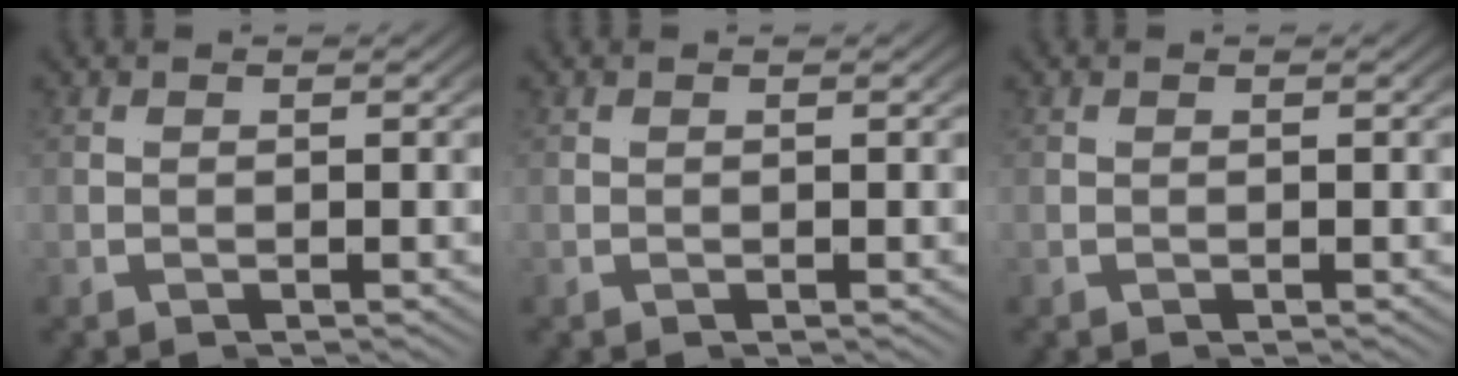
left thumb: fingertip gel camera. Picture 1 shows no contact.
{"total": 0.0}
{"total": 0.0}